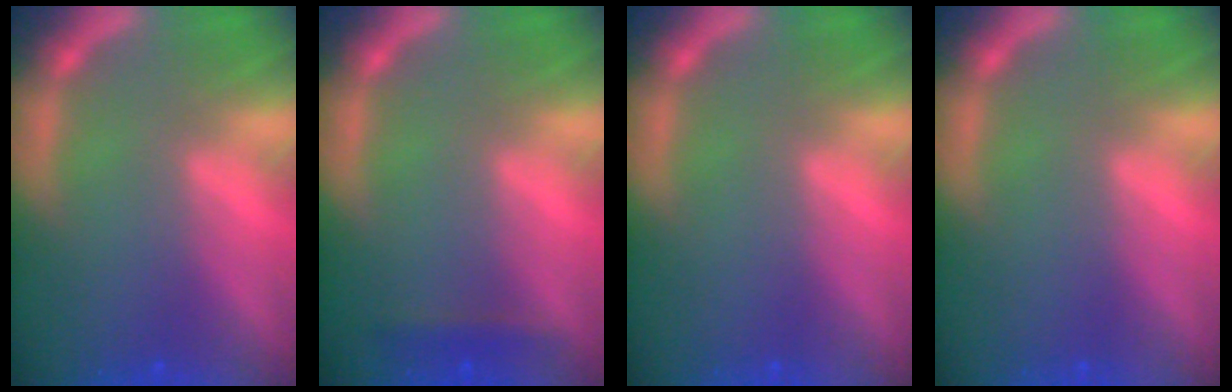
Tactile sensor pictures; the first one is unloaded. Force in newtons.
{"total": 1.4}
{"total": 0.0}
{"total": 0.0}